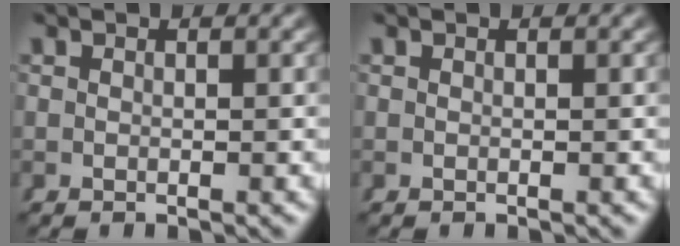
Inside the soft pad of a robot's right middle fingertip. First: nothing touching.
{"total": 0.0}